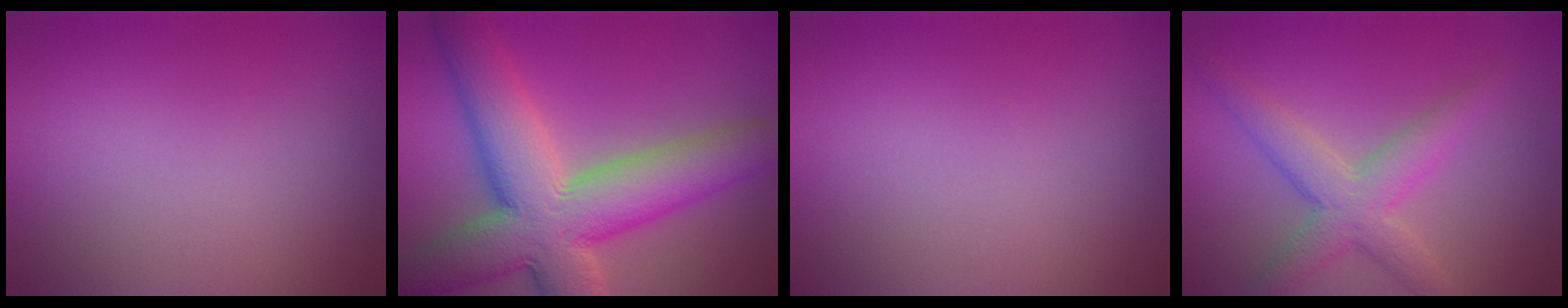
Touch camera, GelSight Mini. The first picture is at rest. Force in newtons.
{"total": 12.1, "press": 12.1, "slide": 0.9}
{"total": 0.0}
{"total": 4.3, "press": 4.3, "slide": 0.1}